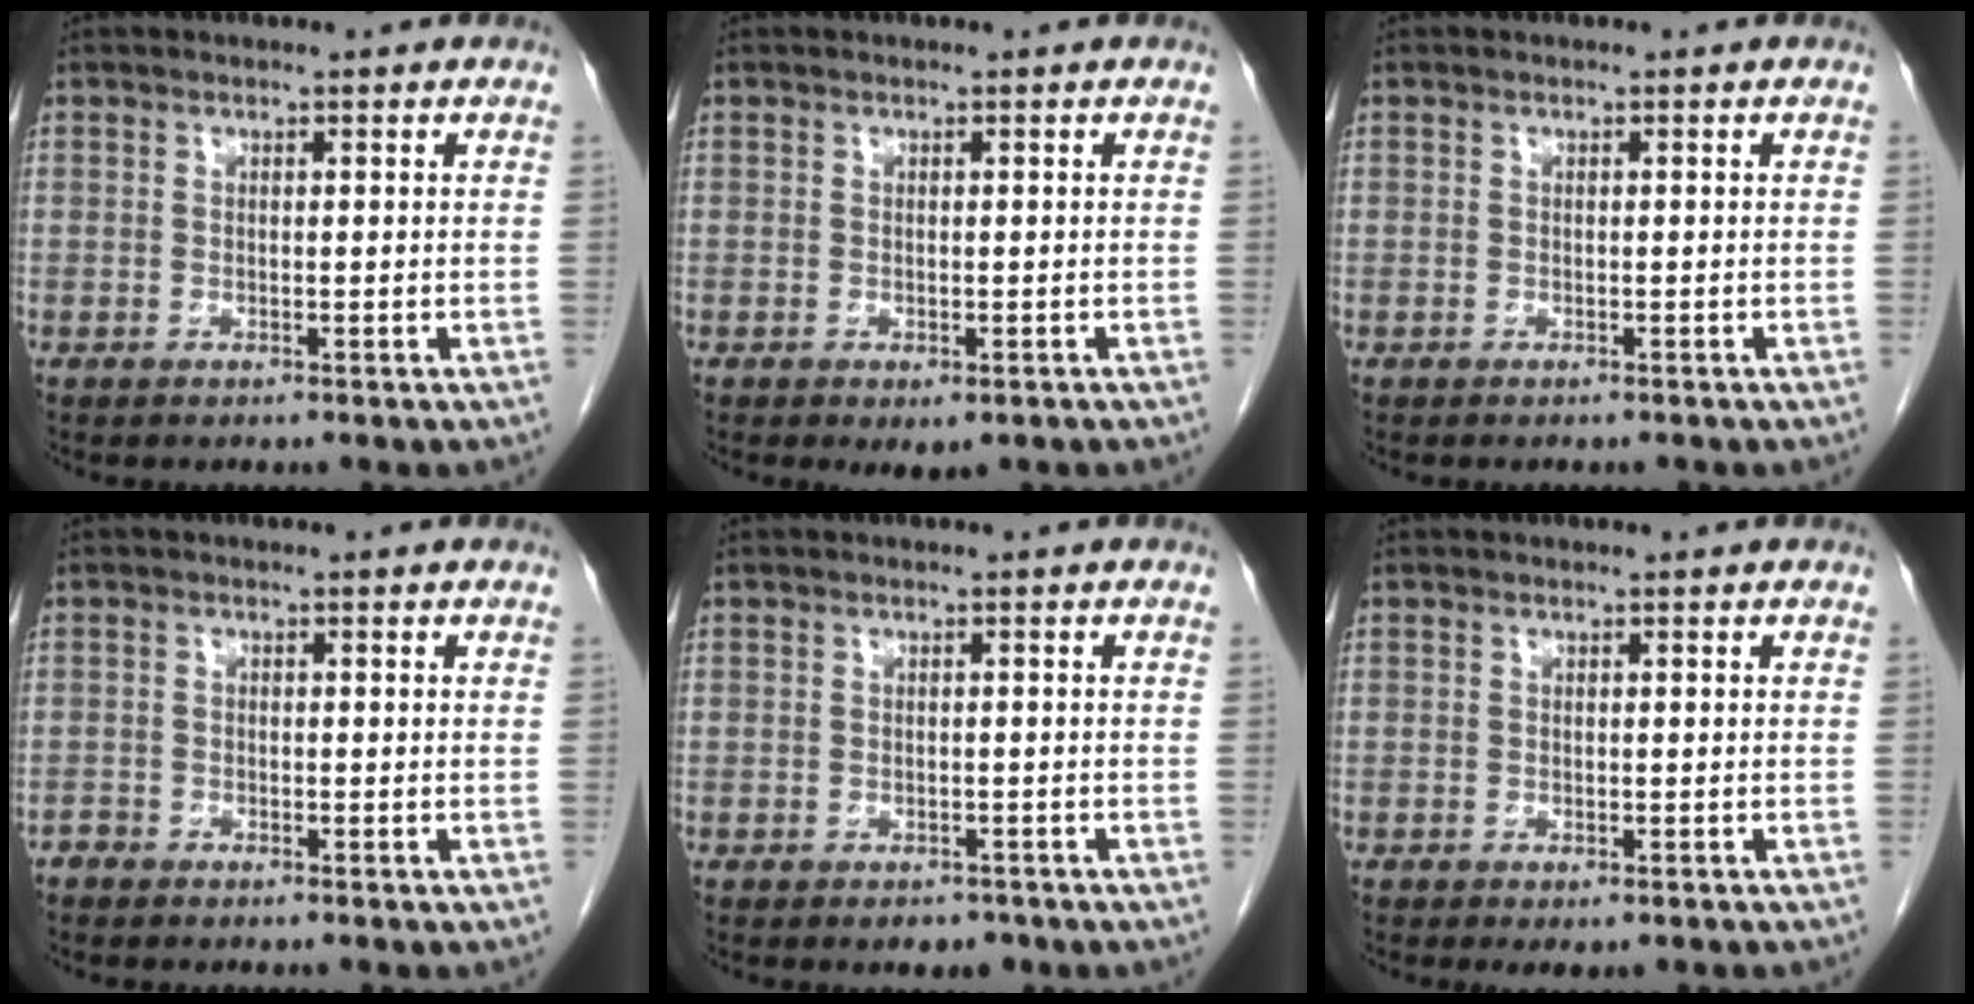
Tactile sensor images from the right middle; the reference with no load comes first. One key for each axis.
{"total": 2.2, "fx": -1.2, "fy": 1.1, "fz": 1.5, "tx": -0.014, "ty": -0.004, "tz": -0.008}
{"total": 1.2, "fx": -1.1, "fy": 0.3, "fz": 0.2, "tx": -0.008, "ty": -0.002, "tz": -0.015}
{"total": 1.0, "fx": -0.9, "fy": 0.4, "fz": 0.0, "tx": -0.001, "ty": 0.001, "tz": -0.020}
{"total": 2.3, "fx": -1.7, "fy": 1.2, "fz": 0.8, "tx": -0.007, "ty": 0.002, "tz": -0.016}
{"total": 2.0, "fx": -1.4, "fy": 0.8, "fz": 1.2, "tx": -0.012, "ty": -0.004, "tz": -0.014}